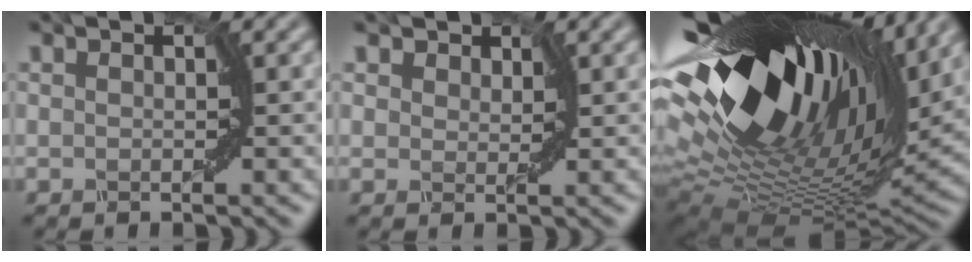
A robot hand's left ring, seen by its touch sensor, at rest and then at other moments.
{"total": 2.4, "force": [1.7, 1.3, 0.9], "torque": [-0.028, -0.003, 0.025]}
{"total": 18.4, "force": [7.4, 8.4, 14.5], "torque": [-0.282, 0.028, 0.119]}